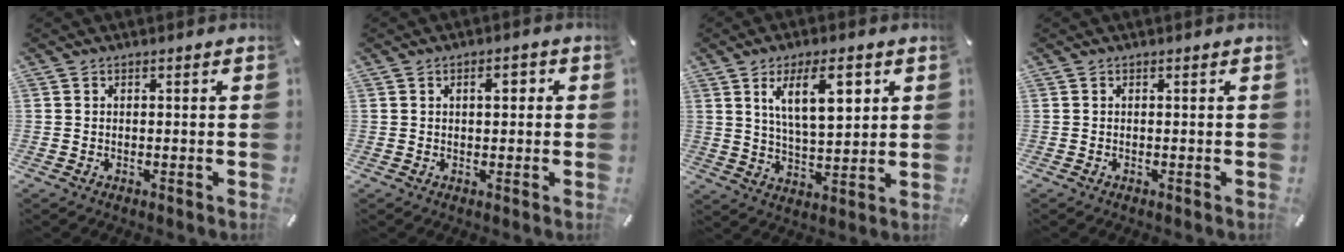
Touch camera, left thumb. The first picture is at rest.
{"total": 3.4, "force": [0.9, 1.9, 2.6], "torque": [-0.031, 0.001, 0.006]}
{"total": 12.8, "force": [5.6, 5.6, 10.0], "torque": [-0.165, -0.007, 0.095]}
{"total": 0.0}